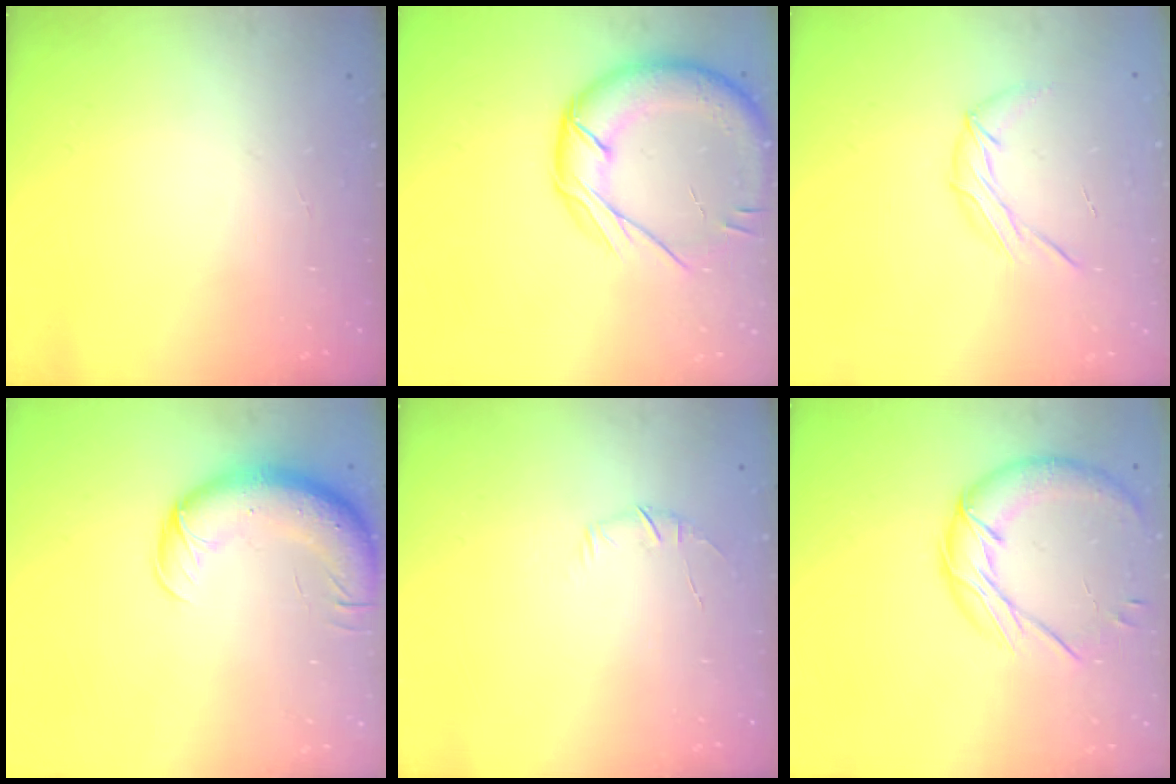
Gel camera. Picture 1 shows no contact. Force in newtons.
{"total": 17.8, "press": 17.7, "slide": 1.7}
{"total": 7.3, "press": 7.3, "slide": 0.5}
{"total": 13.7, "press": 13.3, "slide": 3.1}
{"total": 5.2, "press": 5.0, "slide": 1.4}
{"total": 14.4, "press": 14.4, "slide": 1.1}